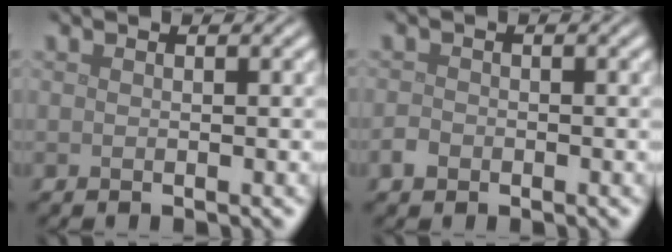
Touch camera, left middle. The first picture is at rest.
{"total": 1.2, "force": [-0.7, 0.9, 0.4], "torque": [-0.006, 0.001, -0.016]}